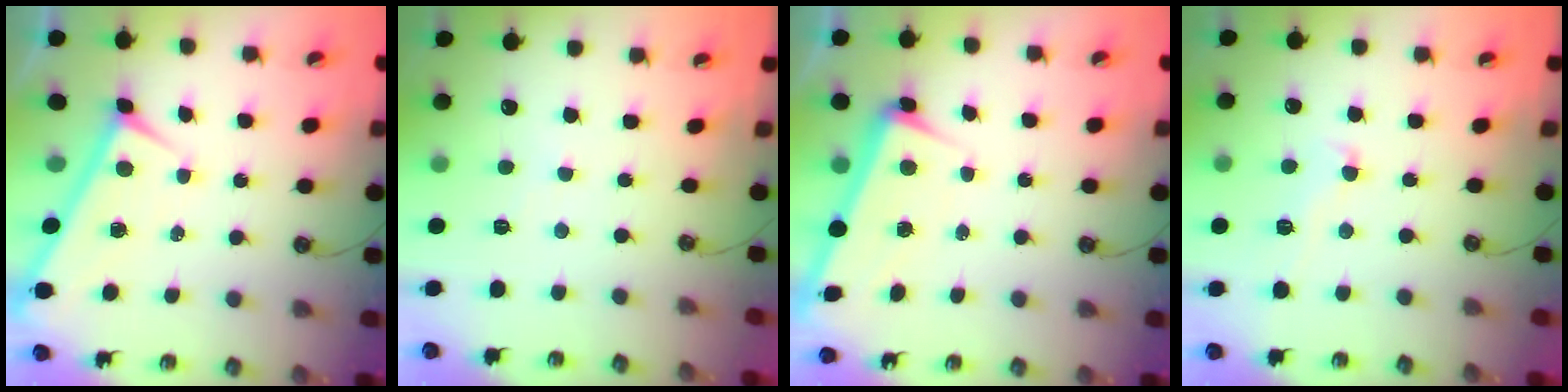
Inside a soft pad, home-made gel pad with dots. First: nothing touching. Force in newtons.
{"total": 0.5, "press": 0.5, "slide": 0.2}
{"total": 3.5, "press": 3.3, "slide": 1.2}
{"total": 1.7, "press": 1.4, "slide": 0.9}